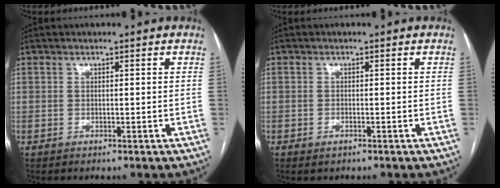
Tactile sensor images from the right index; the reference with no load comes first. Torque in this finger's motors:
{"motor_torque": [0.34, -0.22, 0.07, 0.00]}